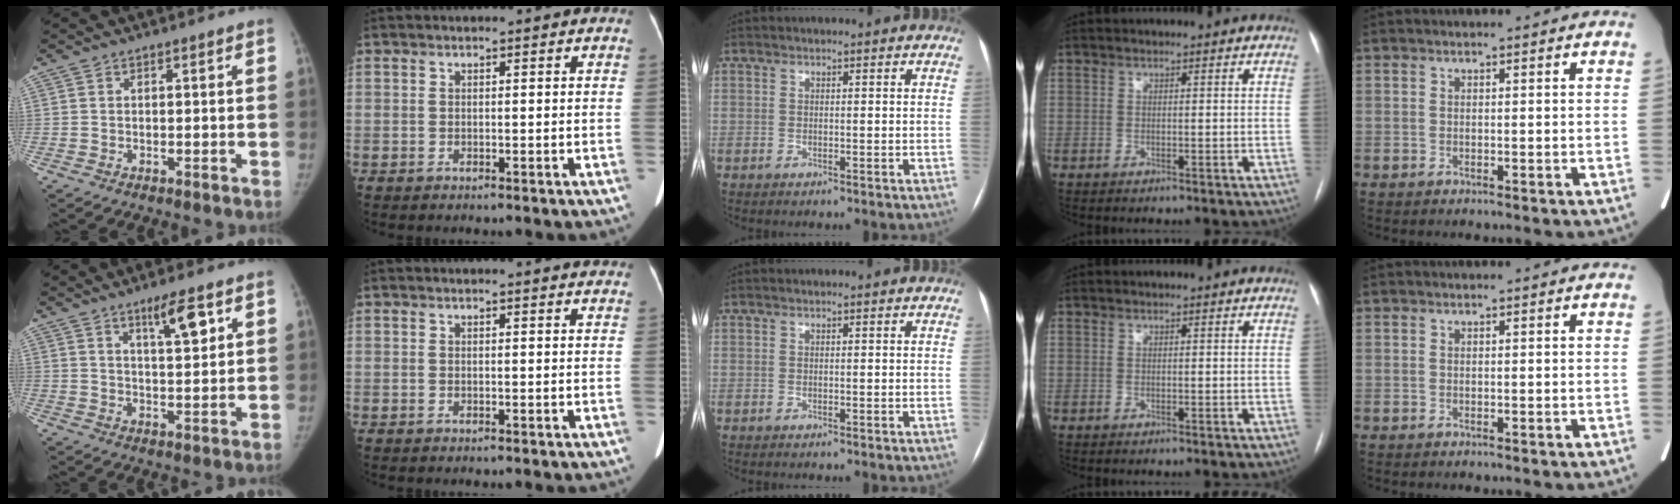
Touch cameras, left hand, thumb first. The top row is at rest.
{"thumb": {"total": 6.7, "force": [3.7, 1.5, 5.4], "torque": [-0.079, -0.023, 0.061]}, "index": {"total": 4.5, "force": [4.4, 0.3, 0.9], "torque": [-0.011, 0.001, 0.029]}}